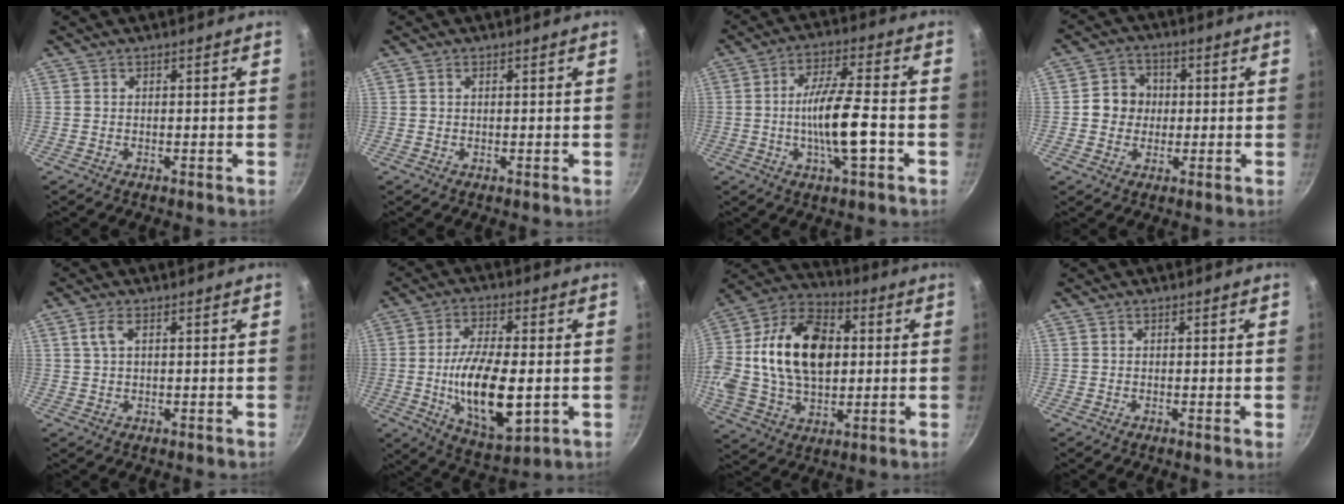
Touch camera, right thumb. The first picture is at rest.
{"total": 0.6, "force": [0.2, 0.4, 0.4], "torque": [-0.007, 0.003, 0.004]}
{"total": 11.8, "force": [-2.7, 3.0, 11.1], "torque": [-0.193, 0.021, -0.055]}
{"total": 6.3, "force": [0.1, 5.8, 2.5], "torque": [-0.008, 0.009, -0.010]}
{"total": 2.8, "force": [0.9, 1.2, 2.3], "torque": [-0.047, 0.006, 0.019]}
{"total": 16.5, "force": [-2.1, 6.9, 14.9], "torque": [-0.261, -0.001, -0.031]}
{"total": 25.0, "force": [2.8, 16.4, 18.7], "torque": [-0.341, 0.031, 0.037]}
{"total": 0.7, "force": [-0.1, -0.1, 0.7], "torque": [-0.009, -0.002, -0.004]}